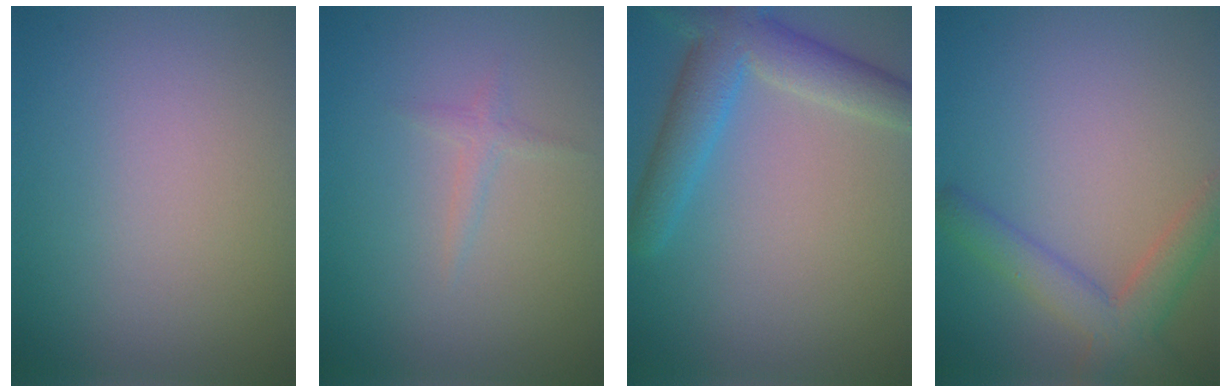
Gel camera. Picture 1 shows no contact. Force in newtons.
{"total": 1.0, "press": 1.0, "slide": 0.1}
{"total": 5.8, "press": 5.8, "slide": 0.3}
{"total": 3.9, "press": 3.9, "slide": 0.3}